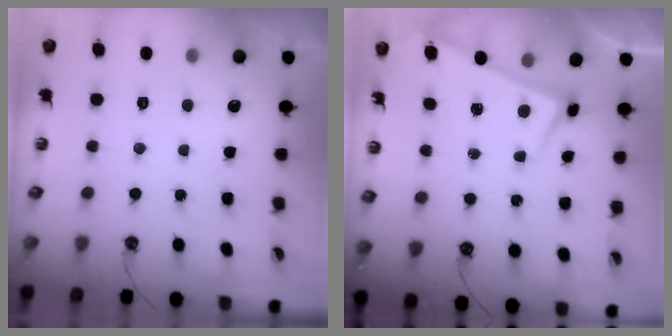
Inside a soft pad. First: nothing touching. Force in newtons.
{"total": 2.9, "press": 2.9, "slide": 0.1}